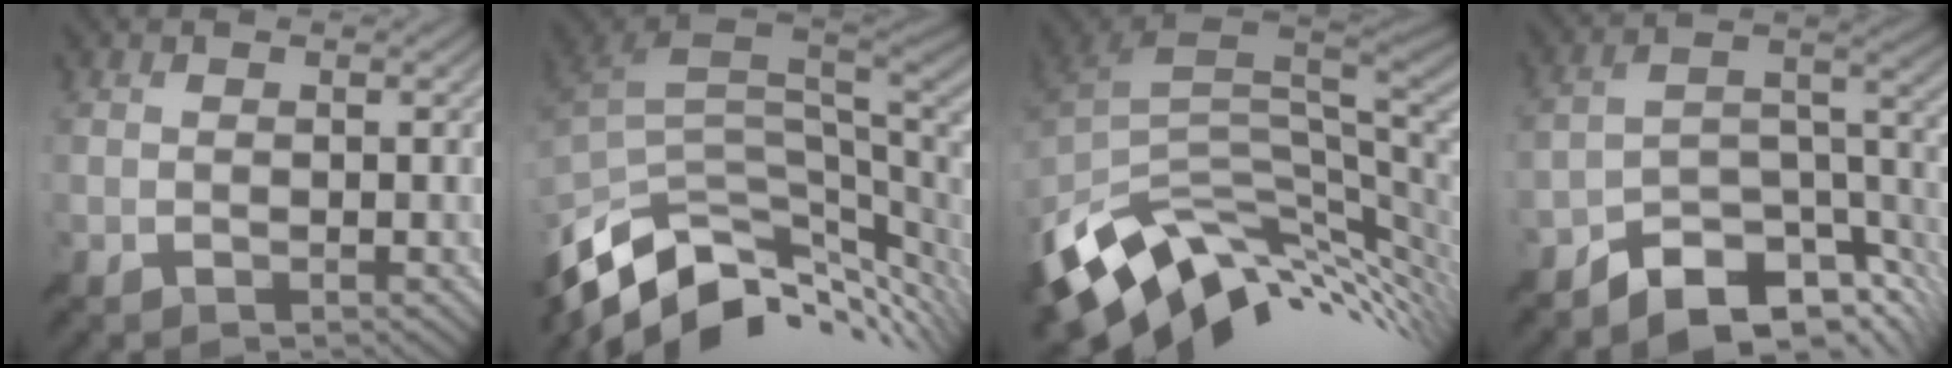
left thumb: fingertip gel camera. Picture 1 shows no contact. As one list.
[{"total": 12.7, "force": [-4.5, 7.2, 9.4], "torque": [-0.203, -0.030, -0.063]}, {"total": 13.5, "force": [-3.8, 7.9, 10.3], "torque": [-0.221, -0.021, -0.060]}, {"total": 9.7, "force": [-7.4, 3.6, 5.2], "torque": [-0.075, -0.003, -0.140]}]